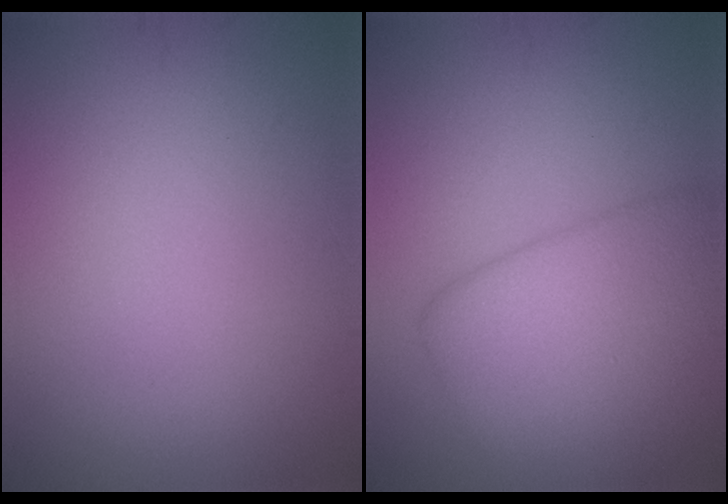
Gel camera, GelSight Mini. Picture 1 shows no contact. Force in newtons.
{"total": 7.2, "press": 7.2, "slide": 0.2}